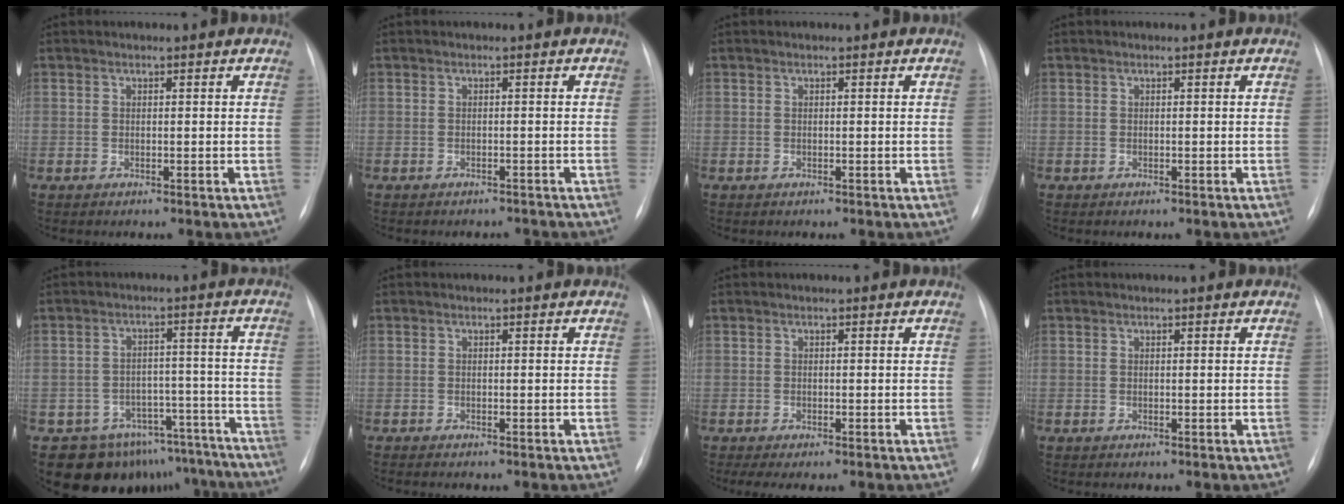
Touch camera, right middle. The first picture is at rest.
{"total": 3.6, "force": [-3.4, 1.3, 0.6], "torque": [-0.004, 0.001, -0.037]}
{"total": 0.0}
{"total": 0.0}
{"total": 14.4, "force": [-12.2, 7.7, 1.0], "torque": [0.007, 0.054, -0.145]}
{"total": 0.6, "force": [-0.5, 0.0, 0.2], "torque": [-0.008, -0.003, -0.008]}
{"total": 3.8, "force": [-2.9, 0.8, 2.4], "torque": [-0.036, -0.010, -0.036]}
{"total": 0.0}